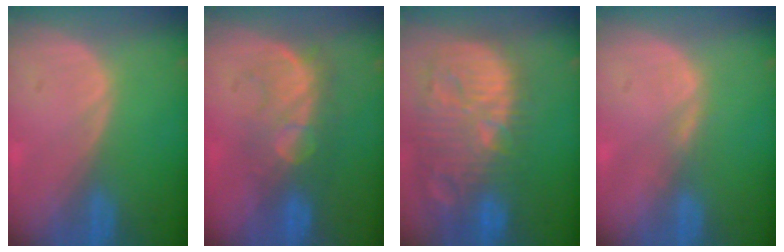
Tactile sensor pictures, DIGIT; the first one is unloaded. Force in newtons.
{"total": 7.8, "press": 7.7, "slide": 1.5}
{"total": 14.6, "press": 12.6, "slide": 7.3}
{"total": 1.1, "press": 1.1, "slide": 0.2}